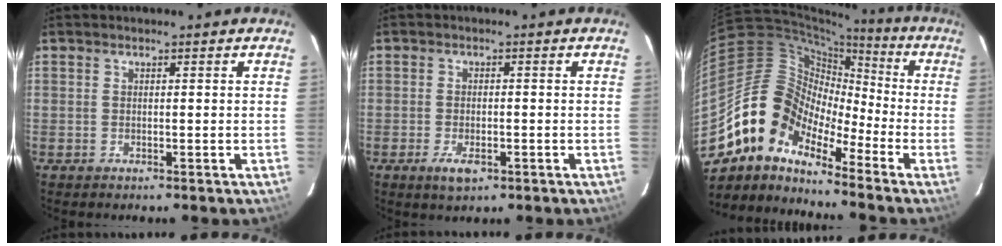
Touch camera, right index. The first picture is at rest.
{"total": 4.1, "force": [-1.9, 2.0, 3.0], "torque": [-0.064, -0.008, -0.031]}
{"total": 12.9, "force": [-9.3, 6.4, 6.1], "torque": [-0.102, 0.021, -0.203]}